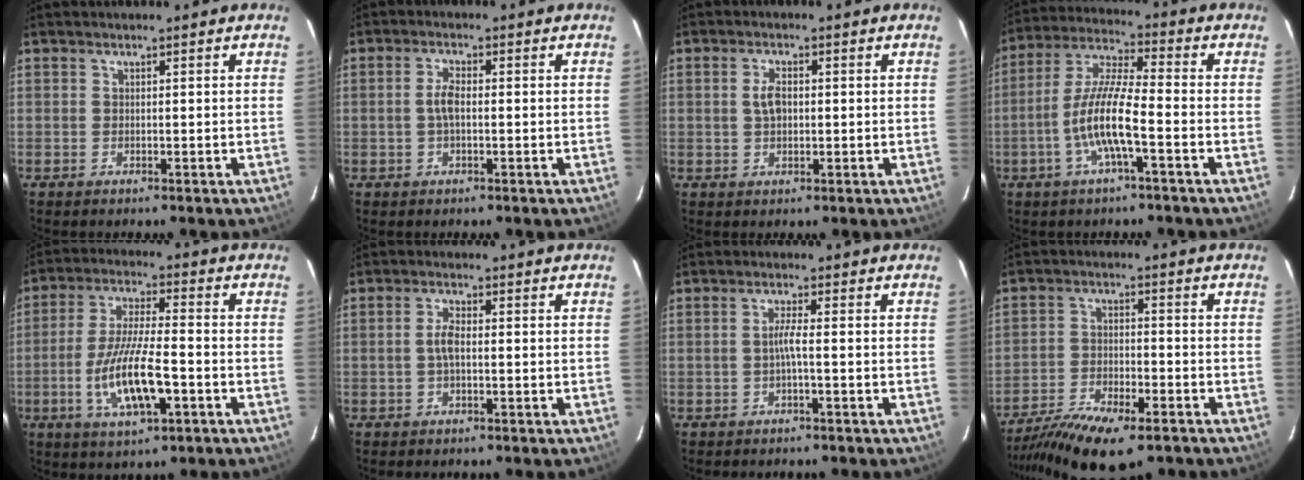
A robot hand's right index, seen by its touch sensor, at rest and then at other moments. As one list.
[{"total": 3.1, "force": [-0.3, 1.2, 2.9], "torque": [-0.060, 0.005, -0.004]}, {"total": 3.3, "force": [0.2, 1.9, 2.6], "torque": [-0.052, 0.006, 0.008]}, {"total": 10.6, "force": [-3.7, 1.3, 9.8], "torque": [-0.208, 0.003, -0.075]}, {"total": 12.6, "force": [-4.2, 3.2, 11.4], "torque": [-0.228, -0.011, -0.075]}, {"total": 2.9, "force": [-0.3, 1.0, 2.7], "torque": [-0.056, 0.005, -0.005]}, {"total": 2.0, "force": [-0.8, -0.4, 1.8], "torque": [-0.037, 0.001, -0.015]}, {"total": 14.5, "force": [-10.9, 4.4, 8.5], "torque": [-0.182, -0.036, -0.188]}]